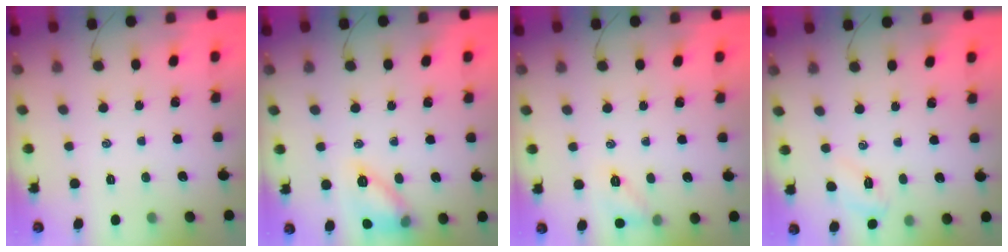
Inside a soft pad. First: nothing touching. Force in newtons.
{"total": 12.1, "press": 12.1, "slide": 0.8}
{"total": 6.8, "press": 6.6, "slide": 1.7}
{"total": 3.9, "press": 3.7, "slide": 1.1}